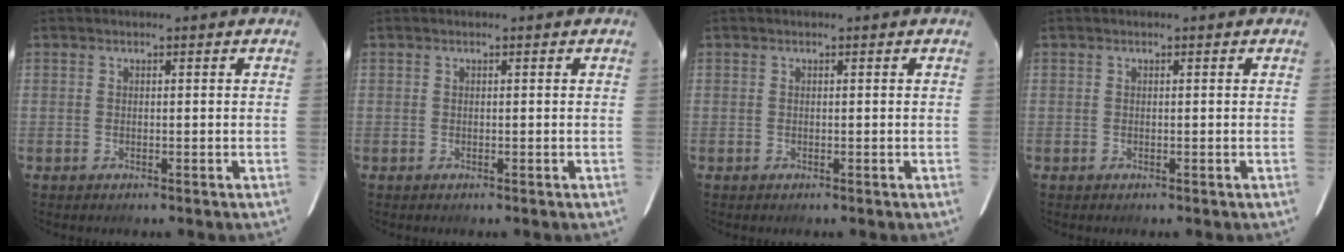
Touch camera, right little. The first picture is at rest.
{"total": 0.0}
{"total": 0.0}
{"total": 0.0}